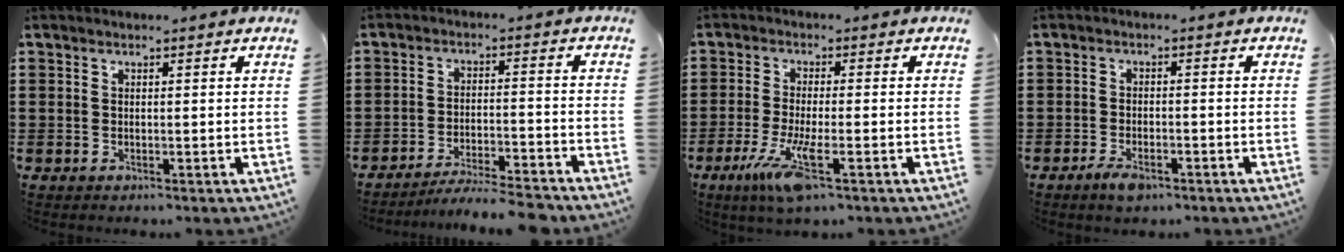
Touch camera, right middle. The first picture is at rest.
{"total": 5.5, "force": [-5.2, 0.1, 1.7], "torque": [-0.036, -0.007, -0.103]}
{"total": 7.5, "force": [-3.2, 1.3, 6.7], "torque": [-0.147, -0.021, -0.057]}
{"total": 2.7, "force": [-1.8, 1.1, 1.7], "torque": [-0.043, -0.004, -0.037]}